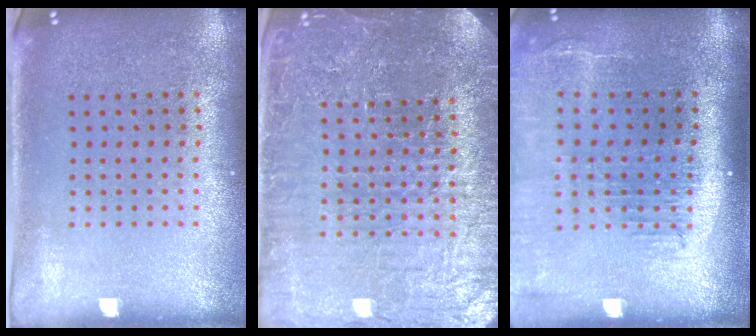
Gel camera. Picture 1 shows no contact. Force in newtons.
{"total": 5.0, "press": 4.6, "slide": 1.9}
{"total": 2.2, "press": 1.8, "slide": 1.3}